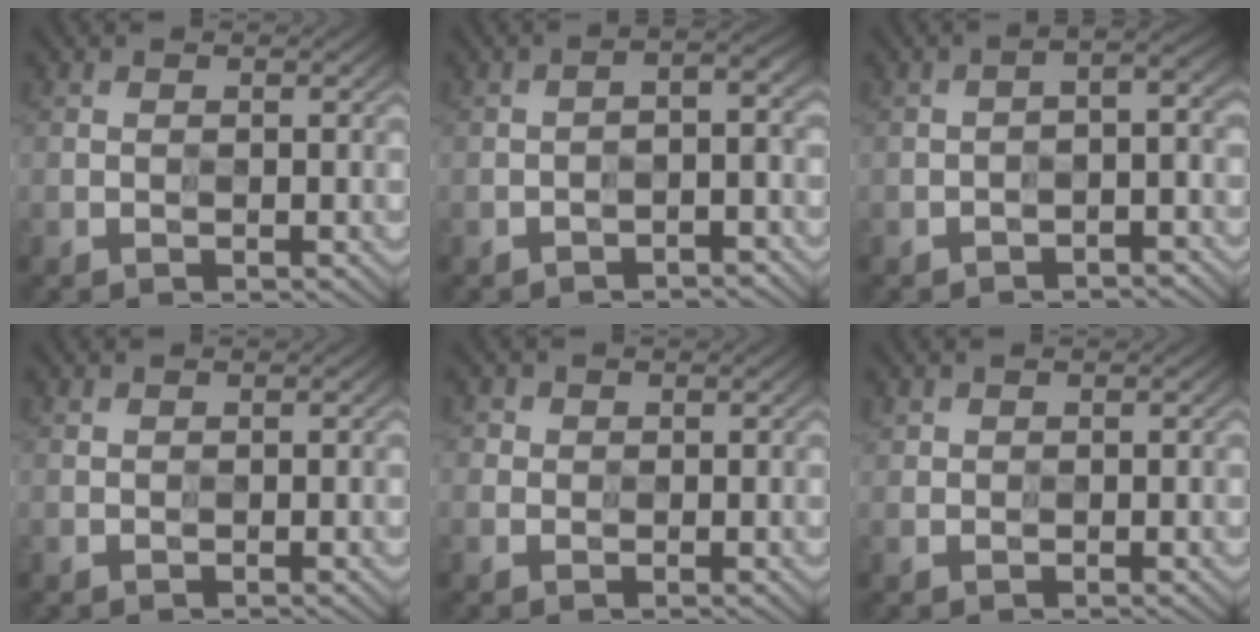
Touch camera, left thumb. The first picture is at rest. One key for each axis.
{"total": 6.3, "fx": -3.8, "fy": 2.1, "fz": 4.6, "tx": -0.053, "ty": 0.003, "tz": -0.050}
{"total": 7.1, "fx": -4.0, "fy": 2.3, "fz": 5.3, "tx": -0.064, "ty": 0.001, "tz": -0.051}
{"total": 0.5, "fx": 0.5, "fy": 0.1, "fz": 0.1, "tx": -0.007, "ty": 0.002, "tz": 0.013}
{"total": 2.0, "fx": 1.0, "fy": 1.7, "fz": 0.1, "tx": -0.006, "ty": -0.001, "tz": 0.015}
{"total": 1.4, "fx": 1.2, "fy": 0.8, "fz": 0.1, "tx": -0.010, "ty": 0.001, "tz": 0.027}